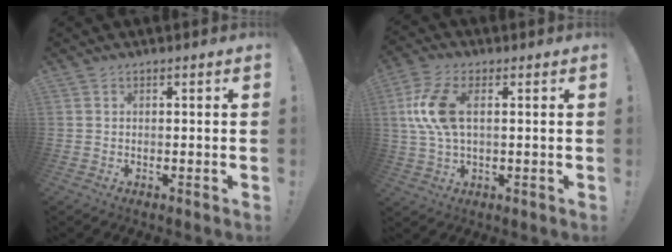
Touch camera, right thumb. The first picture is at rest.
{"total": 11.6, "force": [2.0, 5.8, 9.9], "torque": [-0.200, -0.006, 0.037]}